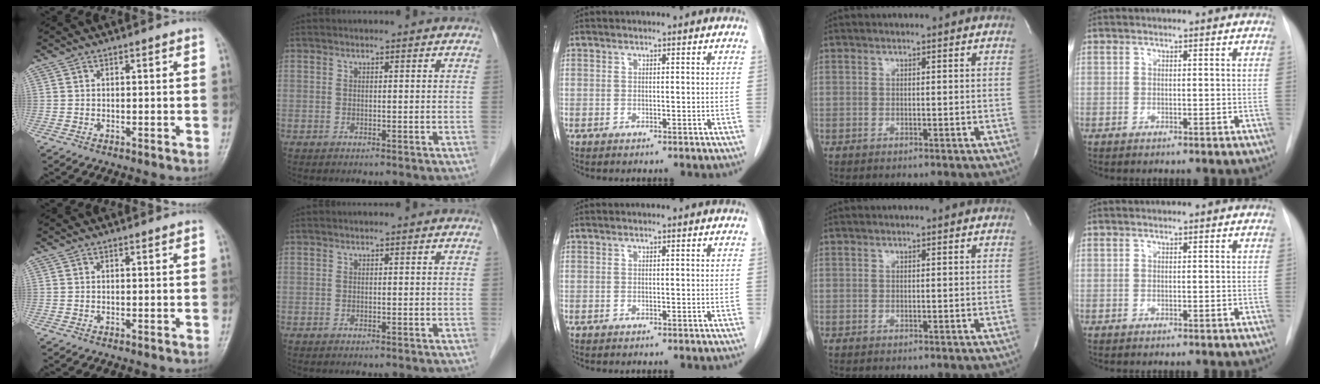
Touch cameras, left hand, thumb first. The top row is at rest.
{}